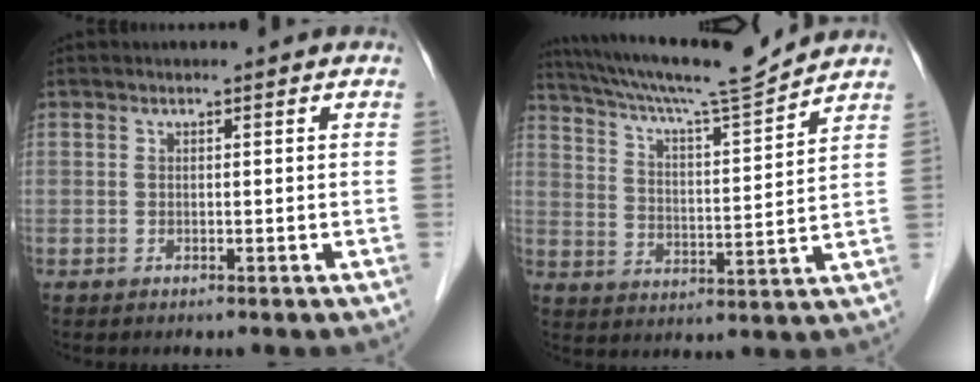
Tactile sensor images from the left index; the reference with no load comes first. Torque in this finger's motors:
{"motor_torque": [0.05, -0.15, 0.34, 0.12]}